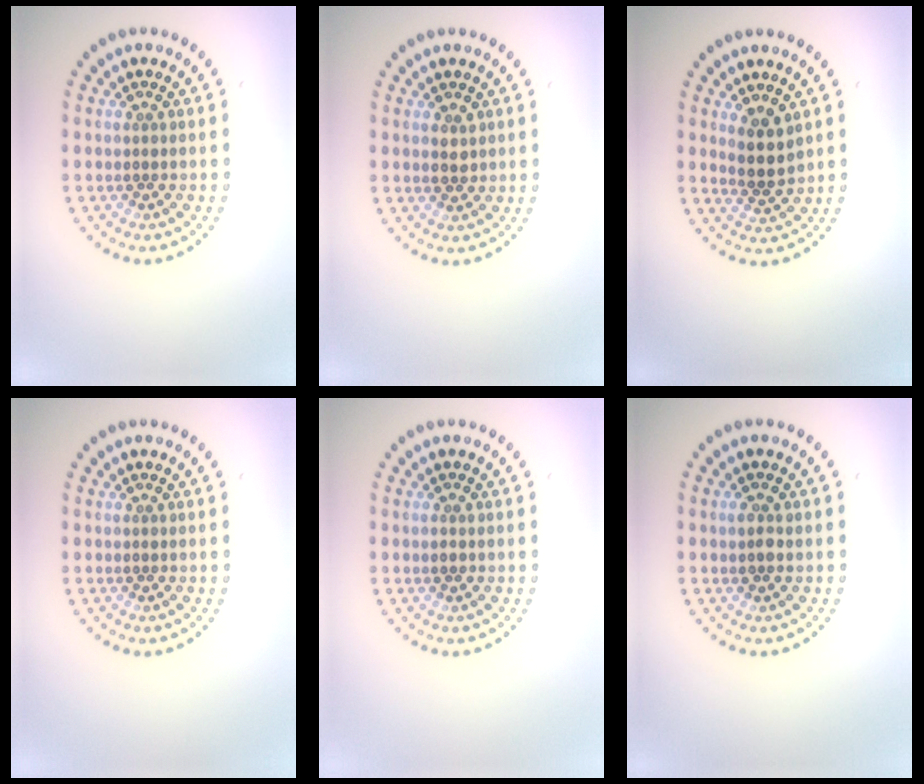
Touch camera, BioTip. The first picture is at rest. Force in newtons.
{"total": 1.6, "press": 1.6, "slide": 0.1}
{"total": 2.7, "press": 2.3, "slide": 1.4}
{"total": 0.0}
{"total": 1.3, "press": 1.2, "slide": 0.3}
{"total": 1.4, "press": 1.4, "slide": 0.3}